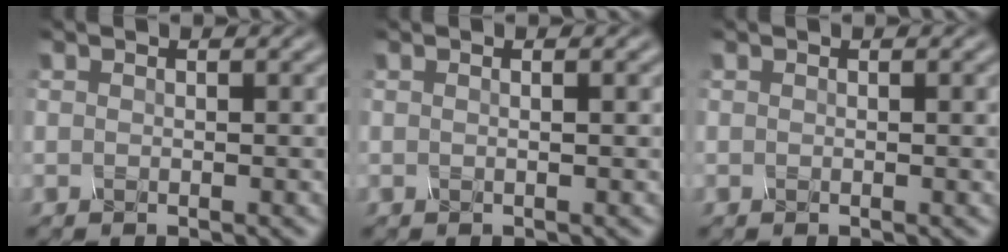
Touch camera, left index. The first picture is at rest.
{"total": 1.3, "force": [0.2, 0.5, 1.1], "torque": [-0.008, -0.001, -0.009]}
{"total": 0.8, "force": [0.0, 0.2, 0.8], "torque": [-0.007, 0.002, -0.001]}